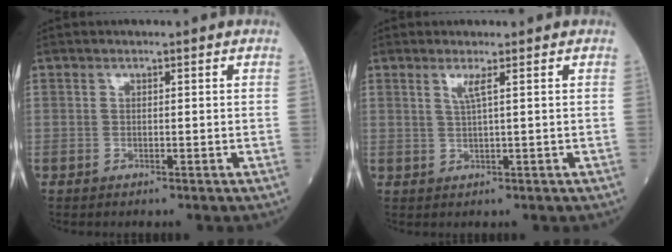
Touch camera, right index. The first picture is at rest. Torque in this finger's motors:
{"motor_torque": [0.28, 0.06, 0.05, 0.03]}